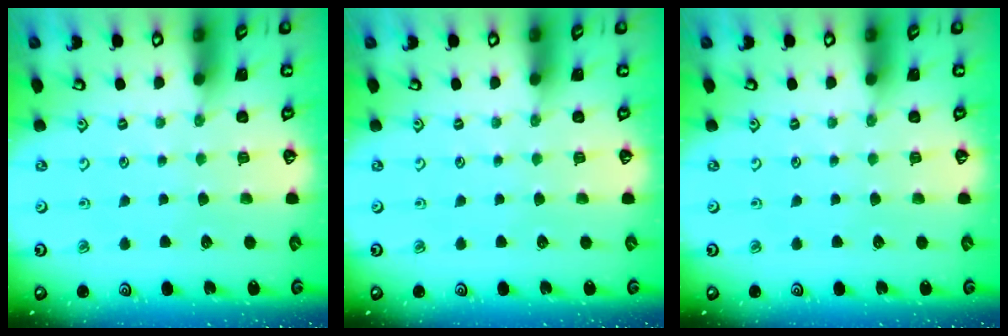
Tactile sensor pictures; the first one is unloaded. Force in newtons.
{"total": 0.0}
{"total": 0.0}